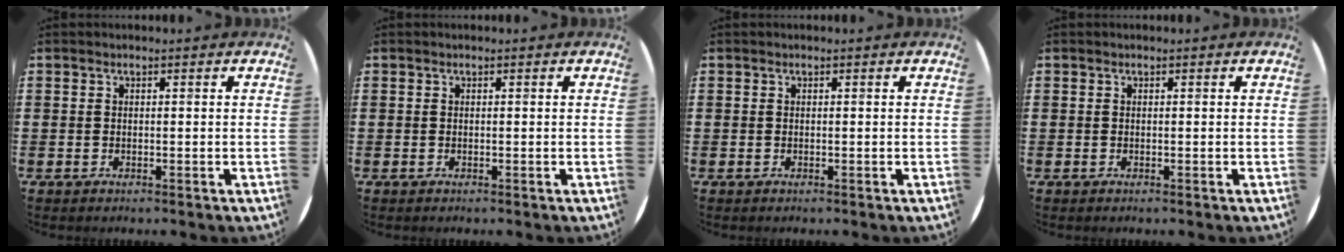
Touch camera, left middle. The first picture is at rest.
{"total": 0.0}
{"total": 0.0}
{"total": 0.0}